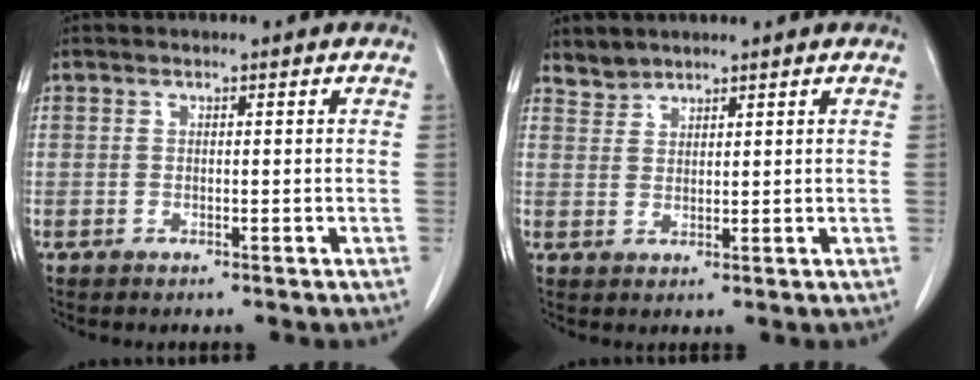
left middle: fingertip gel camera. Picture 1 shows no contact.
{"total": 2.1, "force": [2.0, 0.4, -0.4], "torque": [0.008, 0.005, 0.041]}